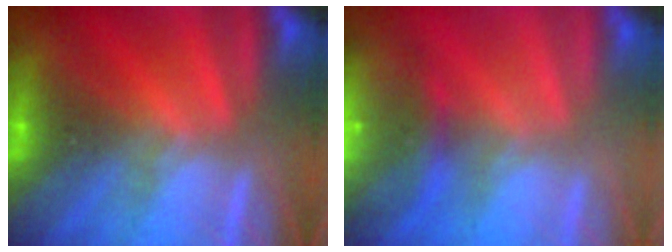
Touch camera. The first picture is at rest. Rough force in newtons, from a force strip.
{"total": 7.3}